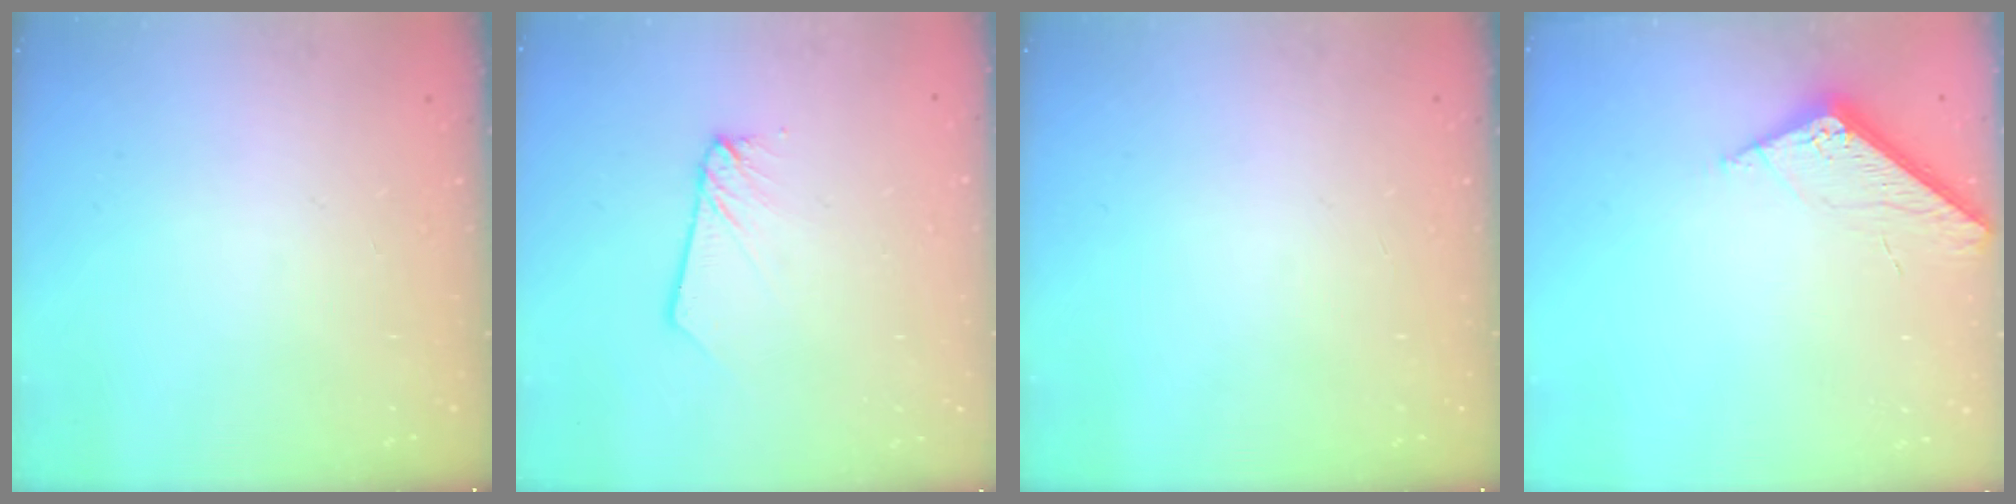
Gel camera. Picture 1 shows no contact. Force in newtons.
{"total": 2.6, "press": 2.6, "slide": 0.2}
{"total": 0.0}
{"total": 6.8, "press": 6.8, "slide": 0.4}